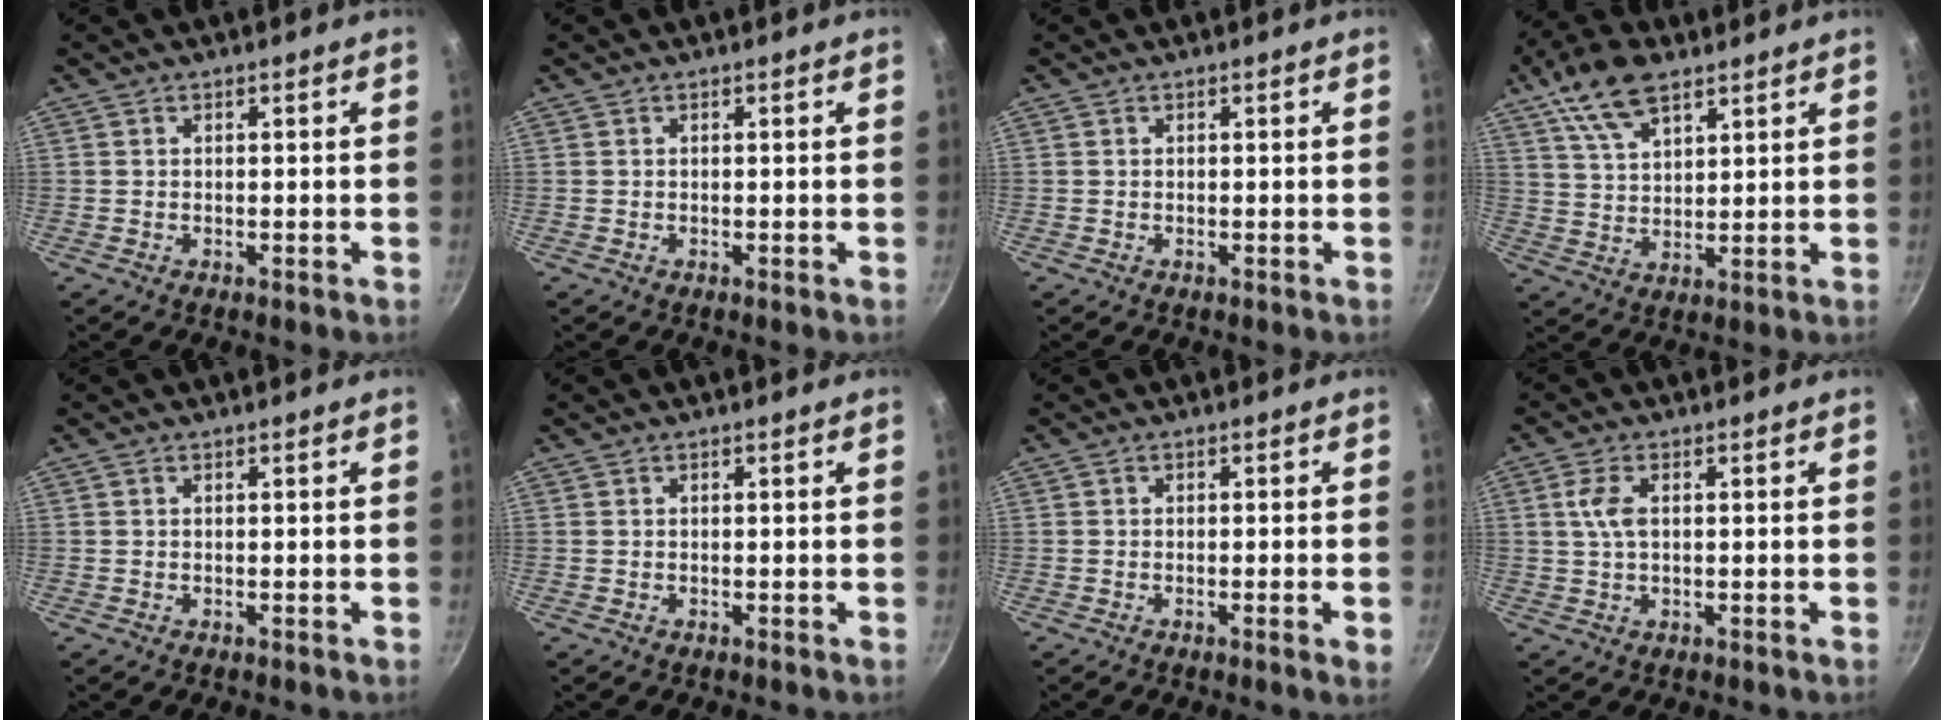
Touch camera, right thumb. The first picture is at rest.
{"total": 0.0}
{"total": 0.0}
{"total": 11.3, "force": [6.8, 5.5, 7.1], "torque": [-0.119, -0.012, 0.130]}
{"total": 0.0}
{"total": 0.0}
{"total": 2.0, "force": [-0.8, 0.0, 1.8], "torque": [-0.034, -0.003, -0.014]}
{"total": 4.3, "force": [0.9, 2.2, 3.6], "torque": [-0.075, 0.005, 0.017]}